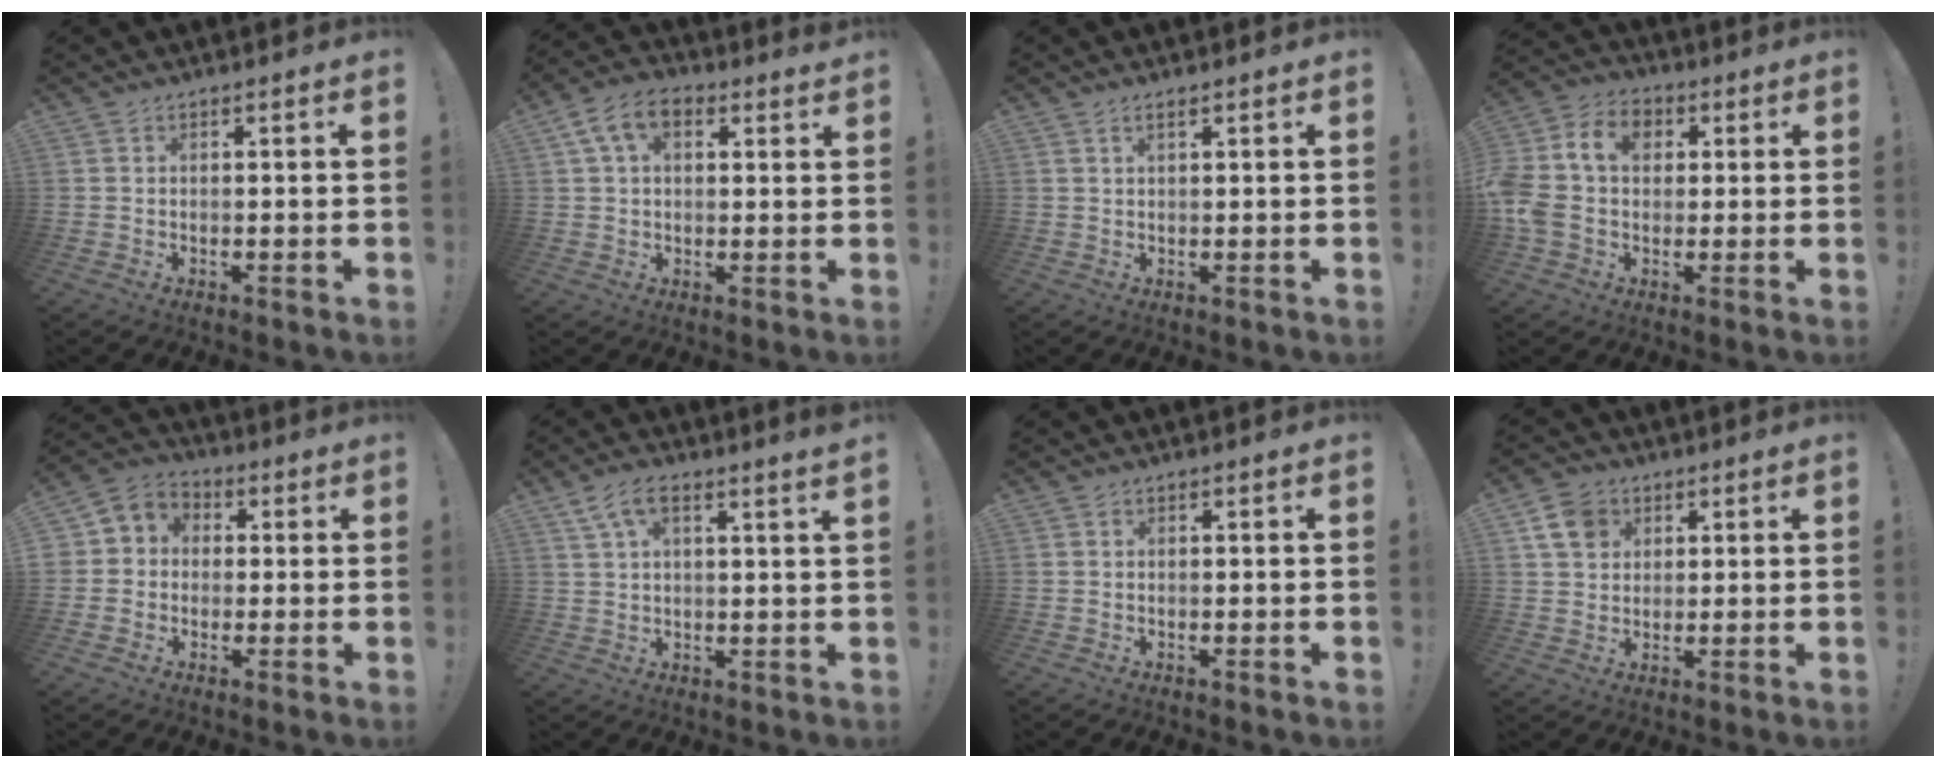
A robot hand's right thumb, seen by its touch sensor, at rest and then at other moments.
{"total": 8.9, "force": [3.7, 5.4, 6.1], "torque": [-0.103, 0.006, 0.070]}
{"total": 1.7, "force": [1.0, 0.4, 1.3], "torque": [-0.029, 0.001, 0.019]}
{"total": 14.5, "force": [1.8, 10.9, 9.4], "torque": [-0.177, 0.021, 0.035]}
{"total": 6.0, "force": [-1.1, 5.7, 1.5], "torque": [-0.017, 0.015, -0.015]}
{"total": 6.6, "force": [4.2, 1.7, 4.8], "torque": [-0.087, -0.012, 0.075]}
{"total": 0.0}
{"total": 8.3, "force": [3.7, 6.6, 3.5], "torque": [-0.051, -0.007, 0.074]}